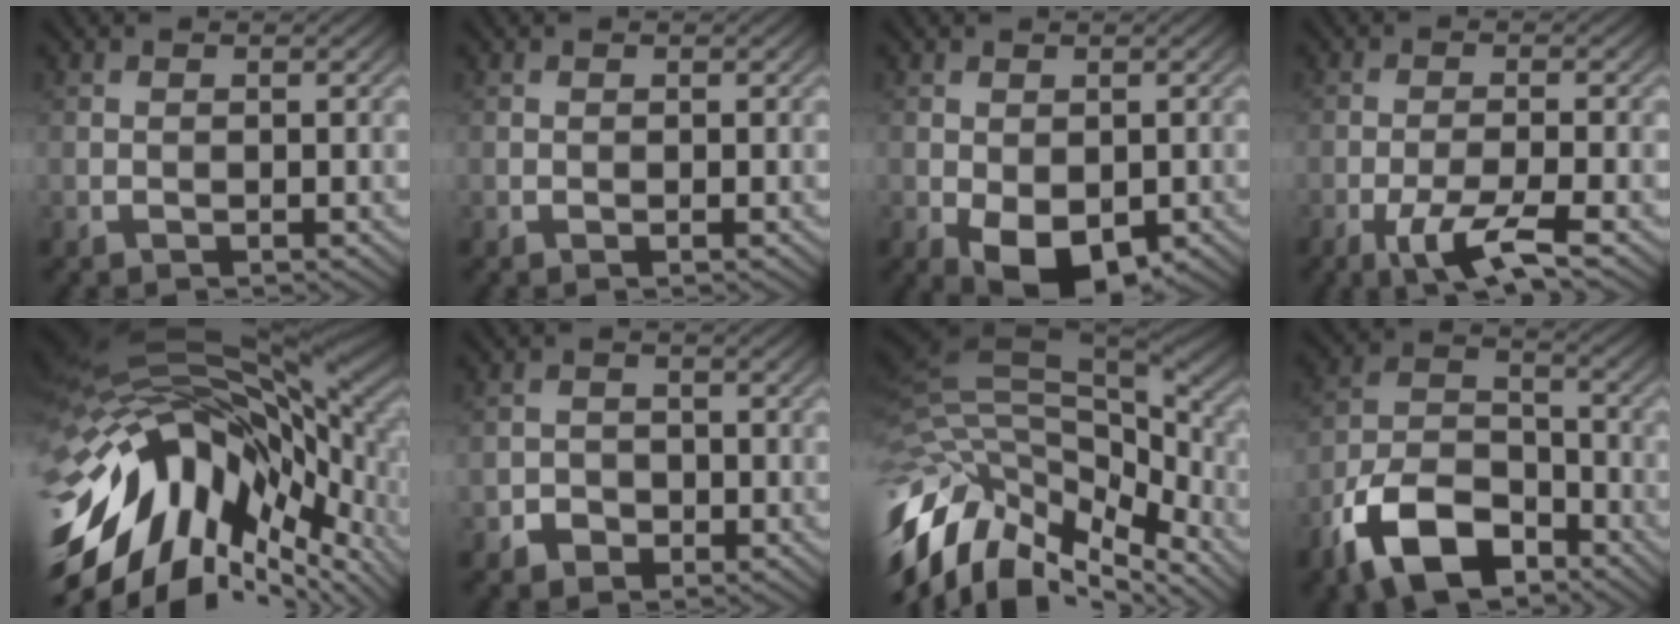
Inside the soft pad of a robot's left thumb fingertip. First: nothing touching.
{"total": 0.0}
{"total": 5.9, "force": [-2.2, 3.4, 4.3], "torque": [-0.082, -0.017, -0.033]}
{"total": 5.7, "force": [-3.4, 1.1, 4.5], "torque": [-0.085, 0.003, -0.066]}
{"total": 18.3, "force": [-5.0, 9.6, 14.8], "torque": [-0.307, -0.010, -0.092]}
{"total": 1.9, "force": [-1.0, 1.6, 0.2], "torque": [0.000, -0.001, -0.021]}
{"total": 15.7, "force": [-7.4, 8.4, 11.1], "torque": [-0.257, -0.004, -0.117]}
{"total": 11.8, "force": [-7.4, 6.2, 6.8], "torque": [-0.146, -0.005, -0.157]}